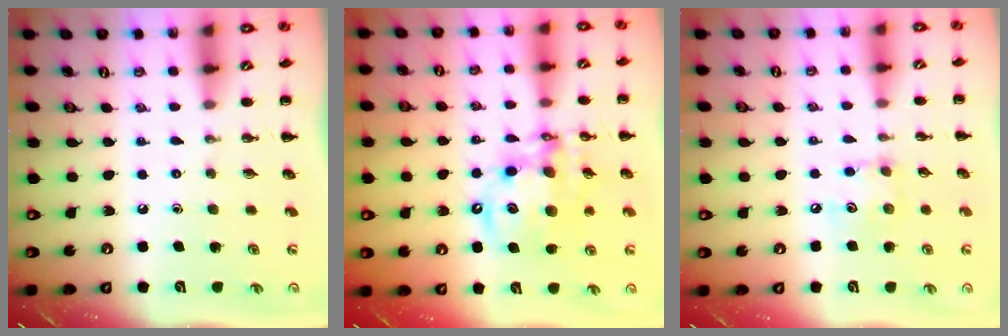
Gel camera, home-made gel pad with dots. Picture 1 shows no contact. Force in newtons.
{"total": 14.2, "press": 13.7, "slide": 3.8}
{"total": 6.3, "press": 6.2, "slide": 0.9}